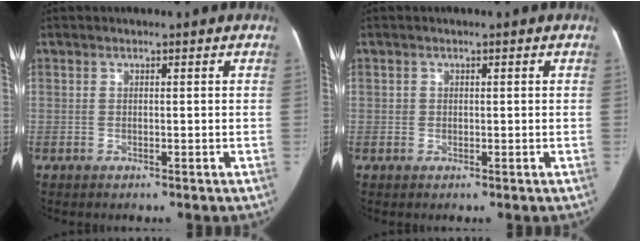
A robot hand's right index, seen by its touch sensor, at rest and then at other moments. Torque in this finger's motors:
{"motor_torque": [-0.04, 0.04, 0.01, 0.00]}